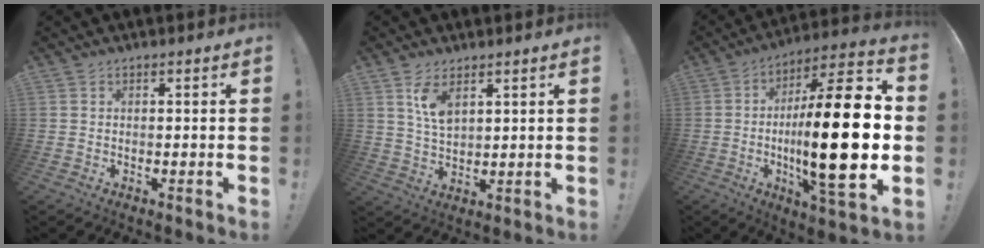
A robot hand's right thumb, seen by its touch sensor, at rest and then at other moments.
{"total": 7.1, "force": [3.9, 3.3, 4.9], "torque": [-0.087, -0.014, 0.071]}
{"total": 26.6, "force": [-2.7, 6.1, 25.7], "torque": [-0.443, -0.002, -0.051]}